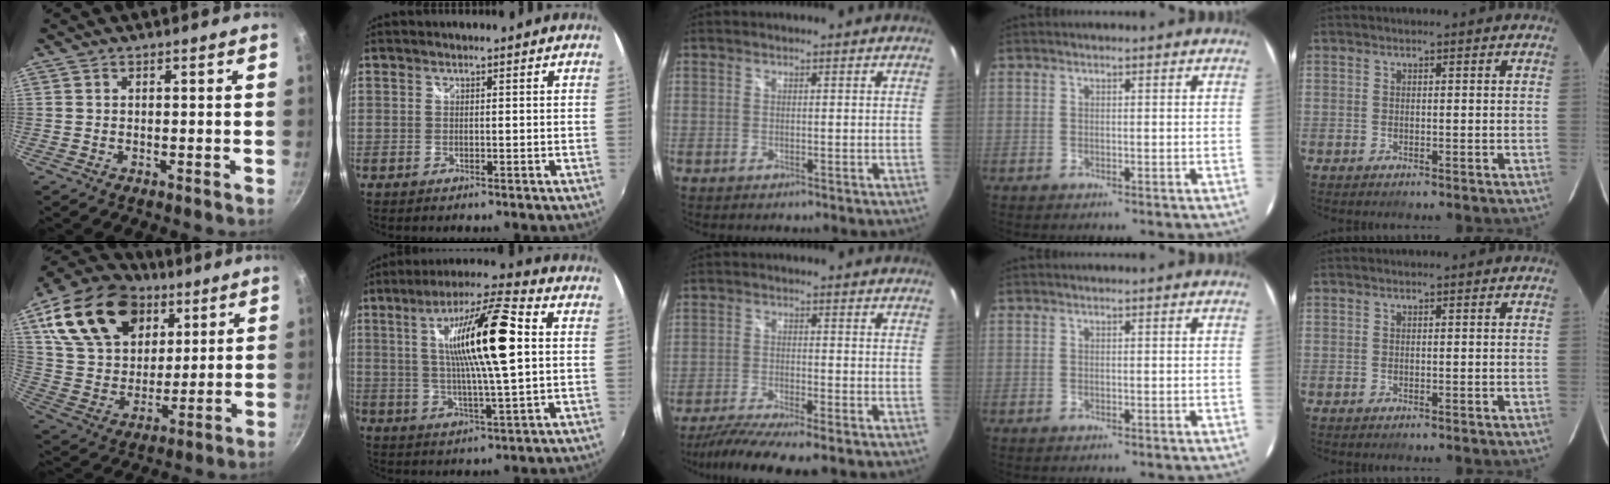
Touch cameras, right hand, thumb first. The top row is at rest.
{"thumb": {"total": 24.5, "force": [11.1, 16.7, 14.2], "torque": [-0.224, -0.023, 0.203]}, "index": {"total": 16.8, "force": [3.0, 2.2, 16.4], "torque": [-0.293, 0.012, 0.049]}, "middle": {"total": 9.0, "force": [-7.5, 0.4, 5.0], "torque": [-0.115, -0.027, -0.128]}}